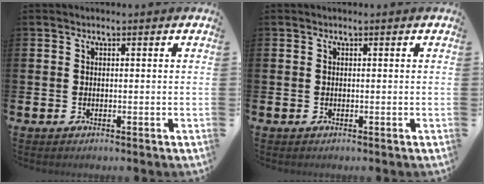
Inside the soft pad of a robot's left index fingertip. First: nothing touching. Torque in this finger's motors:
{"motor_torque": [0.08, 0.00, 0.00, -0.01]}